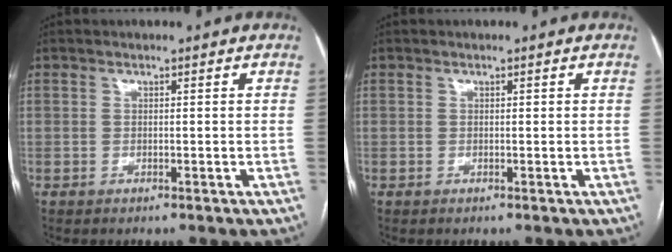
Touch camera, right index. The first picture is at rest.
{"total": 0.0}